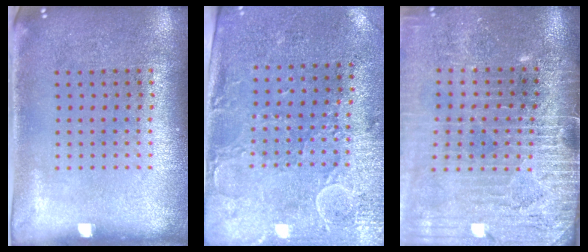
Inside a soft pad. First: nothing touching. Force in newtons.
{"total": 3.0, "press": 2.5, "slide": 1.6}
{"total": 3.8, "press": 3.4, "slide": 1.7}